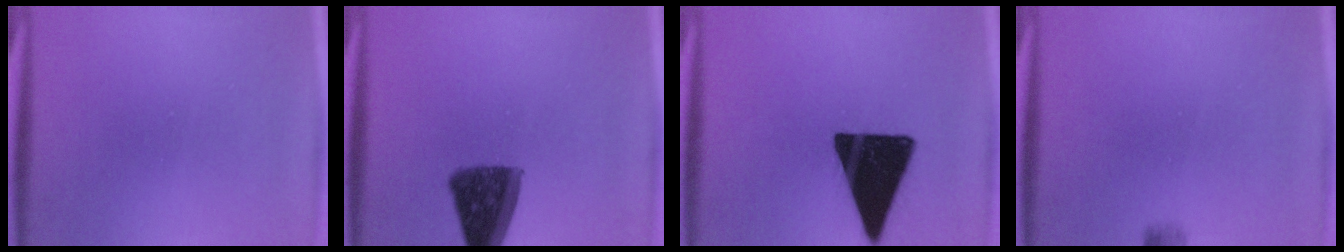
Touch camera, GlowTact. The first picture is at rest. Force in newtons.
{"total": 10.9}
{"total": 19.5}
{"total": 2.2}